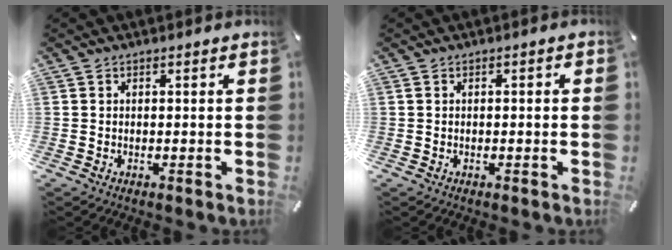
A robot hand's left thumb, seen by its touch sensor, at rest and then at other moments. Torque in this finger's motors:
{"motor_torque": [0.10, -0.86, 0.45, 0.83, 0.04]}